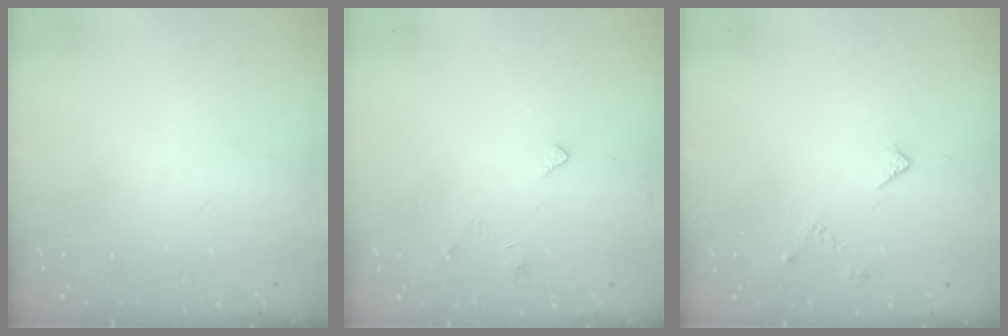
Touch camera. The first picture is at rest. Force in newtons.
{"total": 2.0, "press": 1.9, "slide": 0.4}
{"total": 4.7, "press": 4.6, "slide": 0.8}